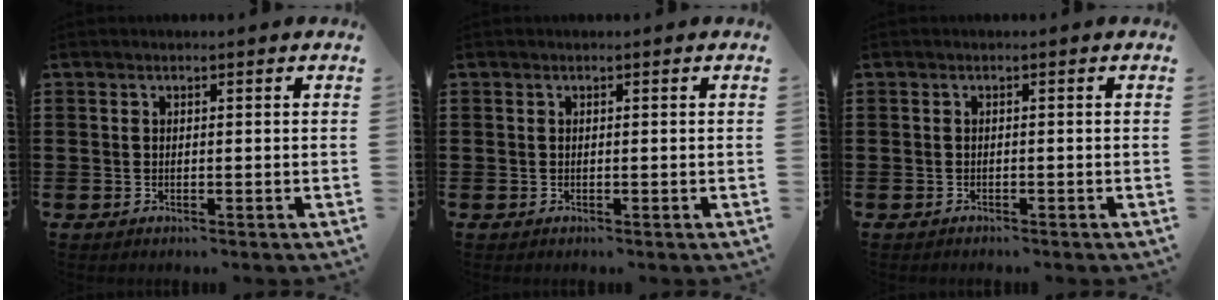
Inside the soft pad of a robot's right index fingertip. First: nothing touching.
{"total": 0.0}
{"total": 0.5, "force": [-0.5, 0.1, 0.0], "torque": [-0.001, 0.000, -0.011]}